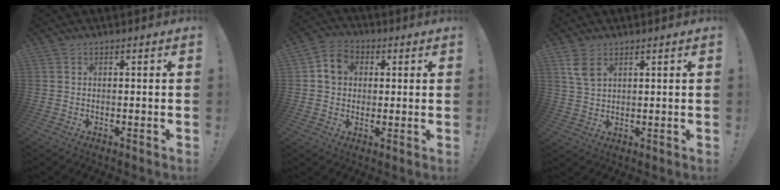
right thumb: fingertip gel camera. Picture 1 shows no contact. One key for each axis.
{"total": 7.5, "fx": 2.1, "fy": 6.5, "fz": 3.3, "tx": -0.046, "ty": 0.002, "tz": 0.041}
{"total": 5.5, "fx": 3.0, "fy": 3.0, "fz": 3.5, "tx": -0.057, "ty": -0.013, "tz": 0.057}